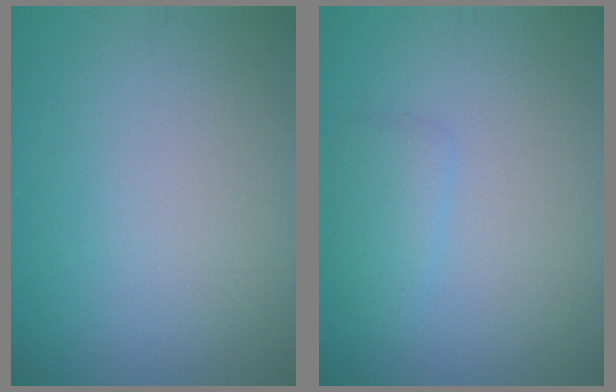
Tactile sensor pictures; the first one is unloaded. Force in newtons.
{"total": 1.8, "press": 1.8, "slide": 0.0}